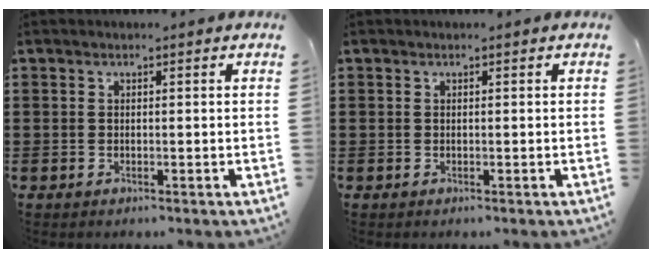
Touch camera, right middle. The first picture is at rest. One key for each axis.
{"total": 0.0}